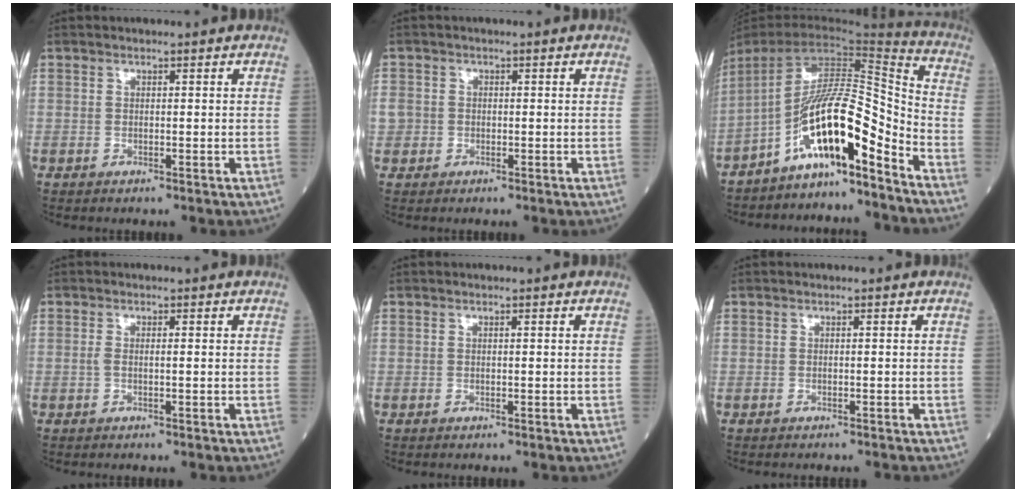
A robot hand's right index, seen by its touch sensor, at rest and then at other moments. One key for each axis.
{"total": 2.6, "fx": -0.2, "fy": 2.4, "fz": 0.8, "tx": -0.017, "ty": 0.007, "tz": -0.004}
{"total": 14.6, "fx": -9.3, "fy": 1.7, "fz": 11.1, "tx": -0.192, "ty": 0.033, "tz": -0.164}
{"total": 1.3, "fx": 0.0, "fy": 0.3, "fz": 1.3, "tx": -0.031, "ty": 0.001, "tz": -0.001}
{"total": 0.0}
{"total": 1.6, "fx": -1.6, "fy": 0.0, "fz": 0.4, "tx": -0.004, "ty": -0.001, "tz": -0.019}